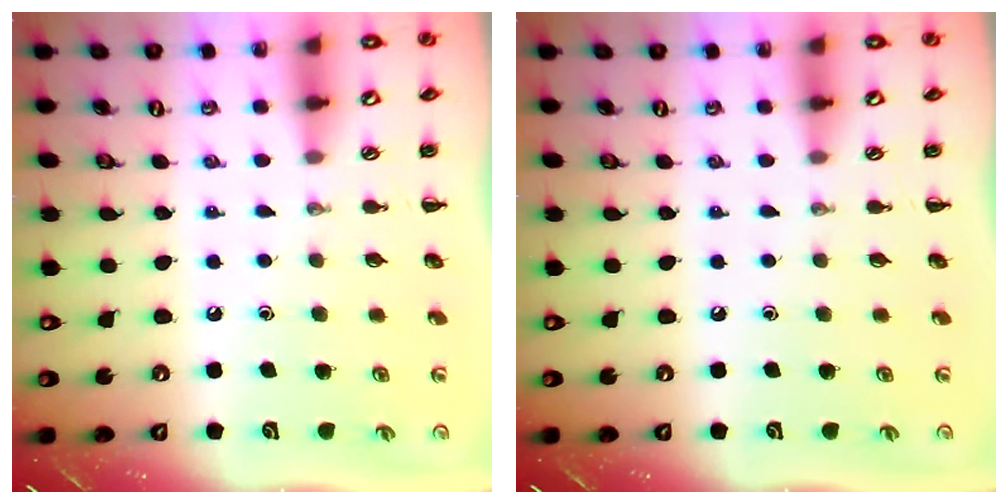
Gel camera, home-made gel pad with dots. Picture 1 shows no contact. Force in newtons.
{"total": 0.0}